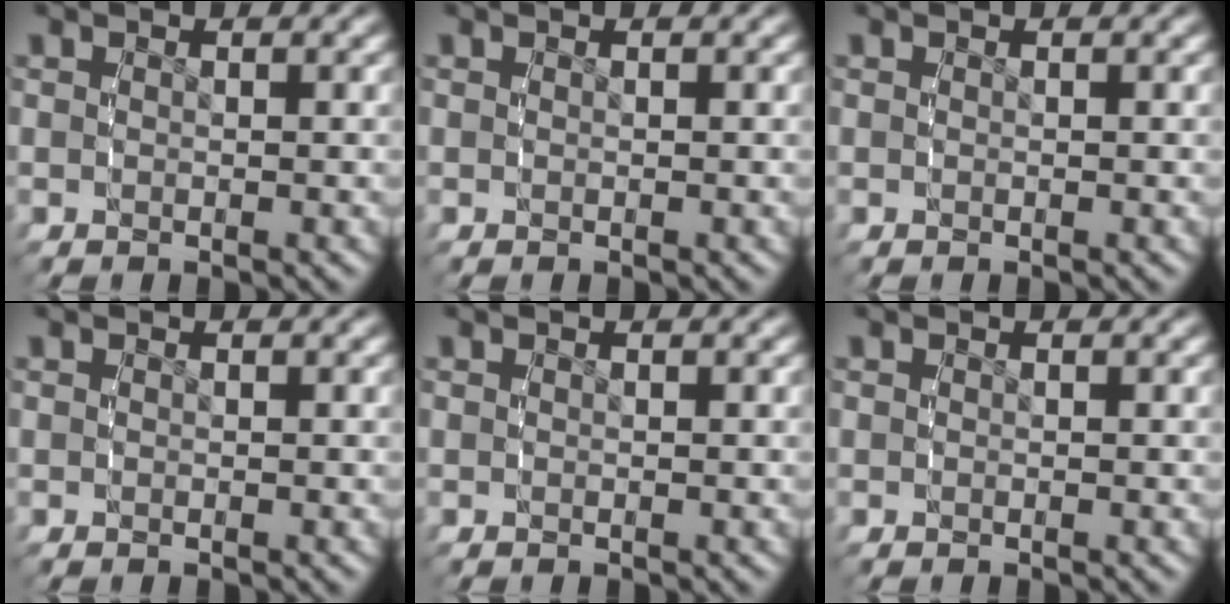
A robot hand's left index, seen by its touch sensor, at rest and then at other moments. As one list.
[{"total": 0.0}, {"total": 0.0}, {"total": 0.0}, {"total": 0.0}, {"total": 0.0}]